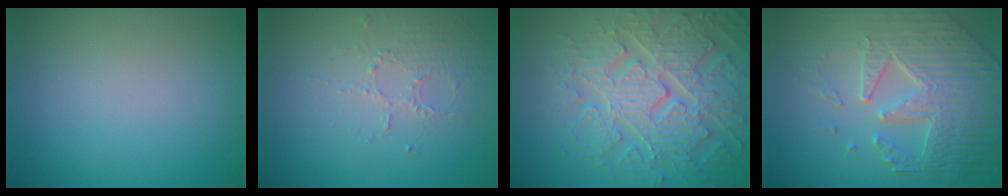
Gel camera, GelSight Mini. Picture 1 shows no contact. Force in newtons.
{"total": 1.6, "press": 1.0, "slide": 1.3}
{"total": 8.0, "press": 6.5, "slide": 4.7}
{"total": 8.1, "press": 6.0, "slide": 5.5}